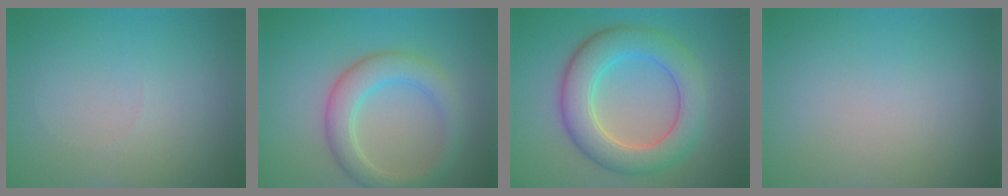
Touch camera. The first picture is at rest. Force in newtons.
{"total": 4.4, "press": 4.4, "slide": 0.2}
{"total": 7.1, "press": 7.1, "slide": 0.3}
{"total": 0.0}